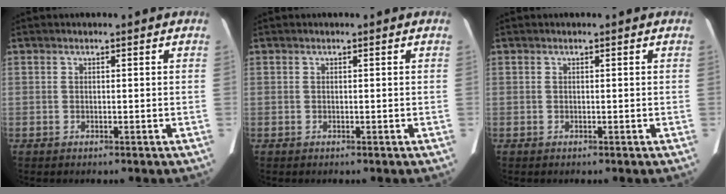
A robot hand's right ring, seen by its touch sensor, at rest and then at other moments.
{"total": 0.0}
{"total": 0.0}